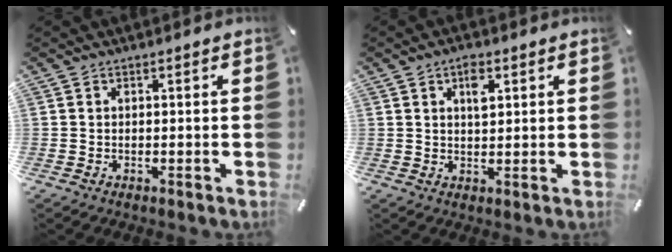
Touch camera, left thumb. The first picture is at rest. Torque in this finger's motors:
{"motor_torque": [0.72, 0.62, 0.27, -0.55, 0.15]}